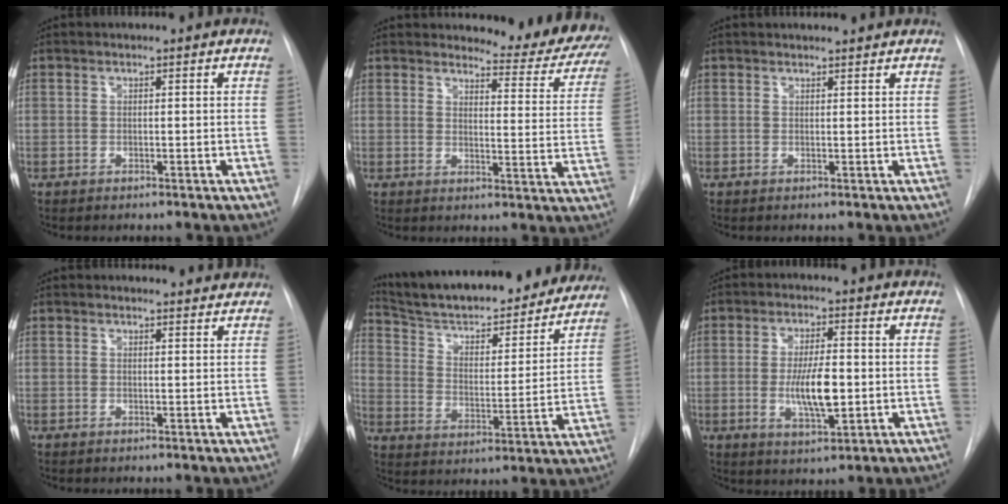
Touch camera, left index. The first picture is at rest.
{"total": 14.2, "force": [13.7, 2.1, 2.9], "torque": [-0.011, -0.091, 0.133]}
{"total": 3.4, "force": [3.3, 0.3, 0.6], "torque": [-0.009, 0.014, 0.038]}
{"total": 3.9, "force": [3.8, 0.8, 0.2], "torque": [-0.002, 0.002, 0.033]}
{"total": 26.7, "force": [23.9, 5.7, 10.6], "torque": [-0.167, -0.024, 0.329]}
{"total": 7.4, "force": [-0.8, 2.1, 7.1], "torque": [-0.131, -0.012, -0.012]}